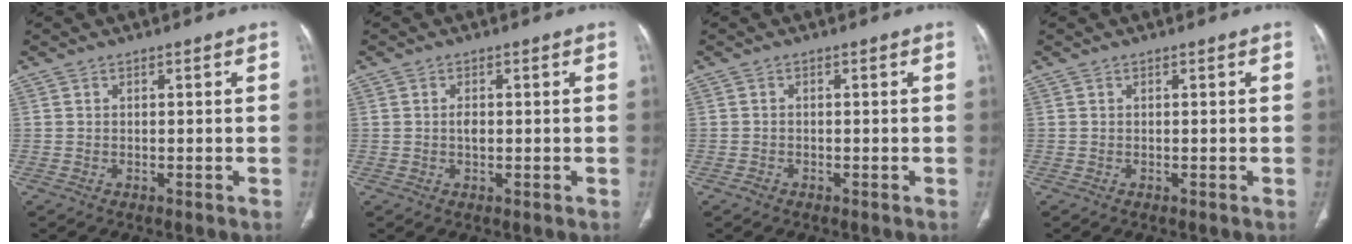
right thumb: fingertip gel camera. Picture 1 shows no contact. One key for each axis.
{"total": 1.5, "fx": 0.0, "fy": 0.9, "fz": 1.3, "tx": -0.022, "ty": 0.001, "tz": 0.001}
{"total": 1.0, "fx": -0.6, "fy": 0.7, "fz": 0.3, "tx": -0.007, "ty": 0.002, "tz": -0.015}
{"total": 0.0}